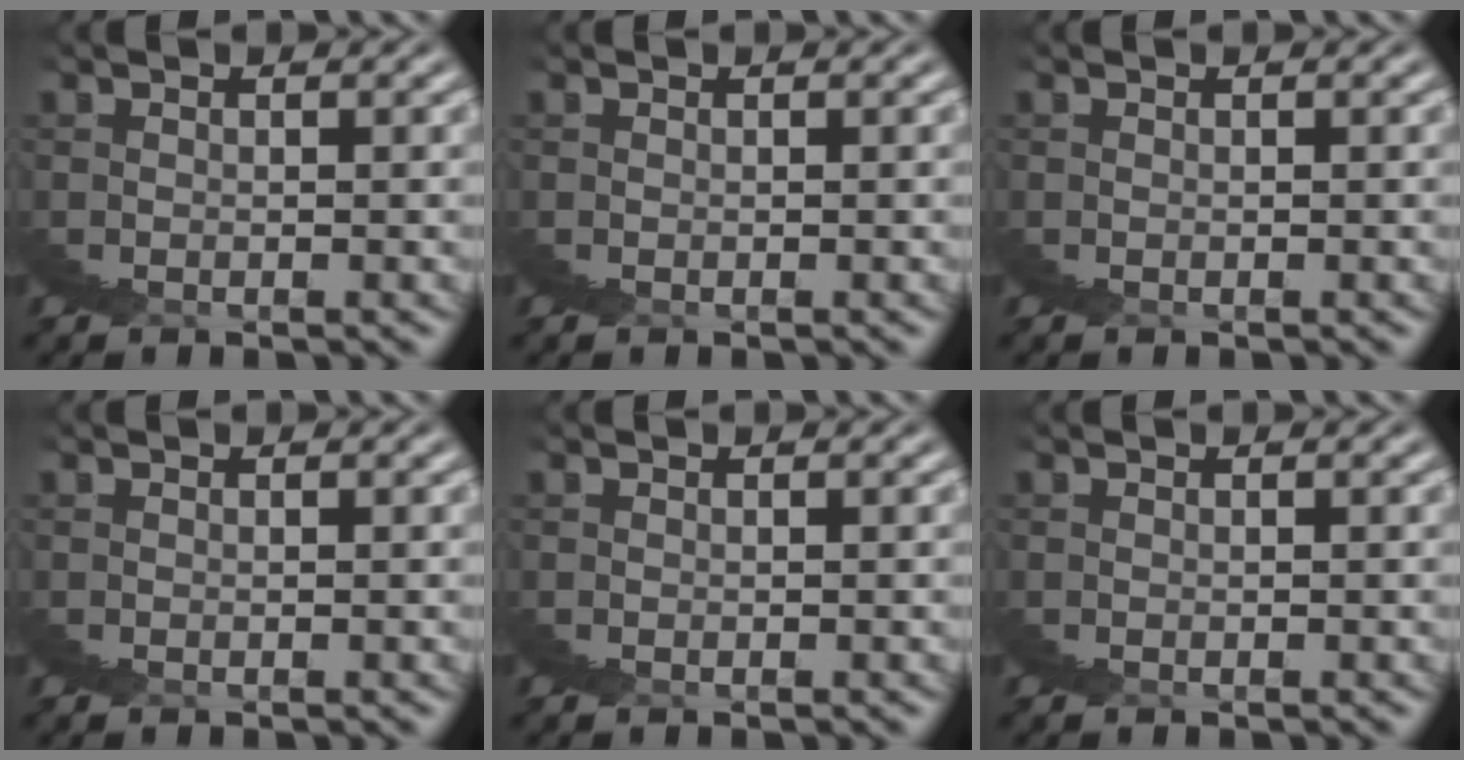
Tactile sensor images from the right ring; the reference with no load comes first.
{"total": 0.0}
{"total": 0.0}
{"total": 0.0}
{"total": 0.0}
{"total": 0.0}